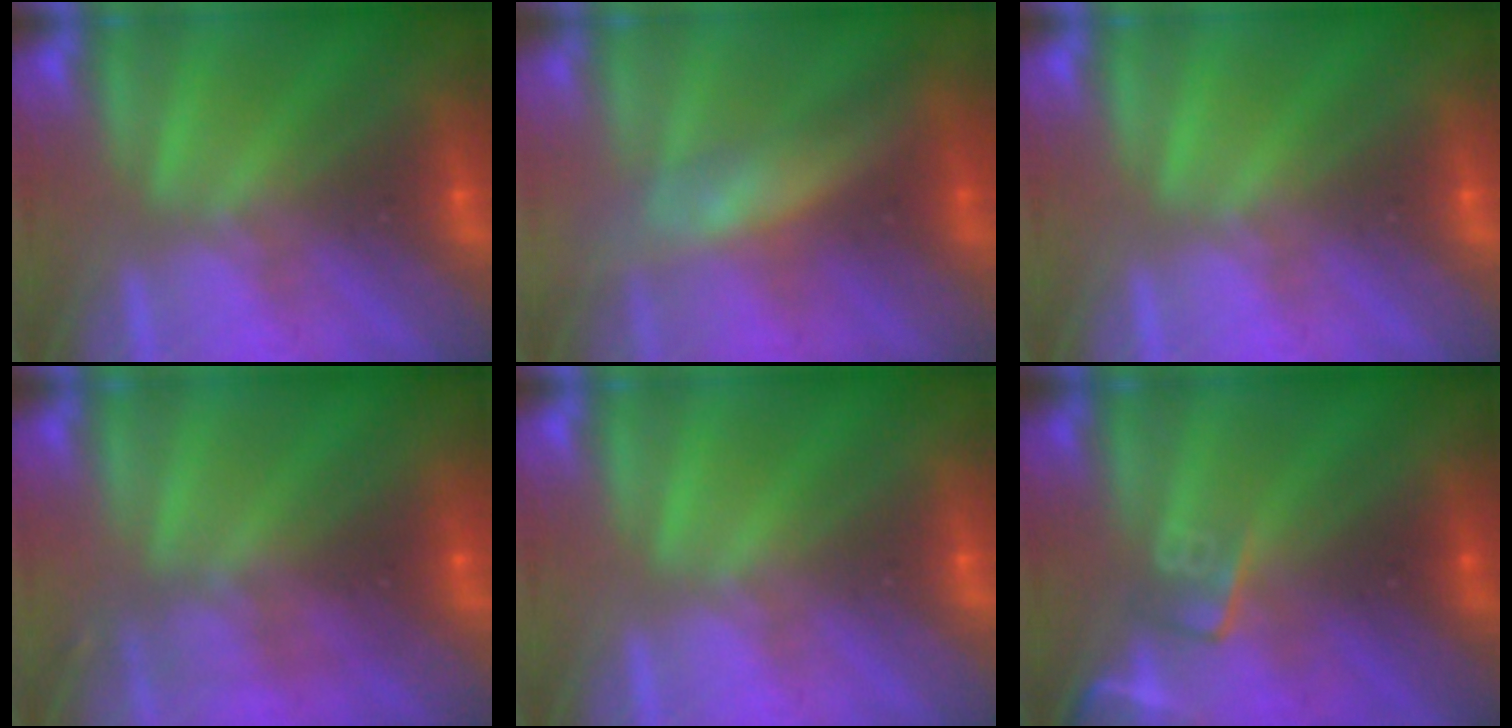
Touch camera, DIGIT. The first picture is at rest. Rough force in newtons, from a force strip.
{"total": 3.4}
{"total": 0.0}
{"total": 2.7}
{"total": 0.0}
{"total": 2.5}